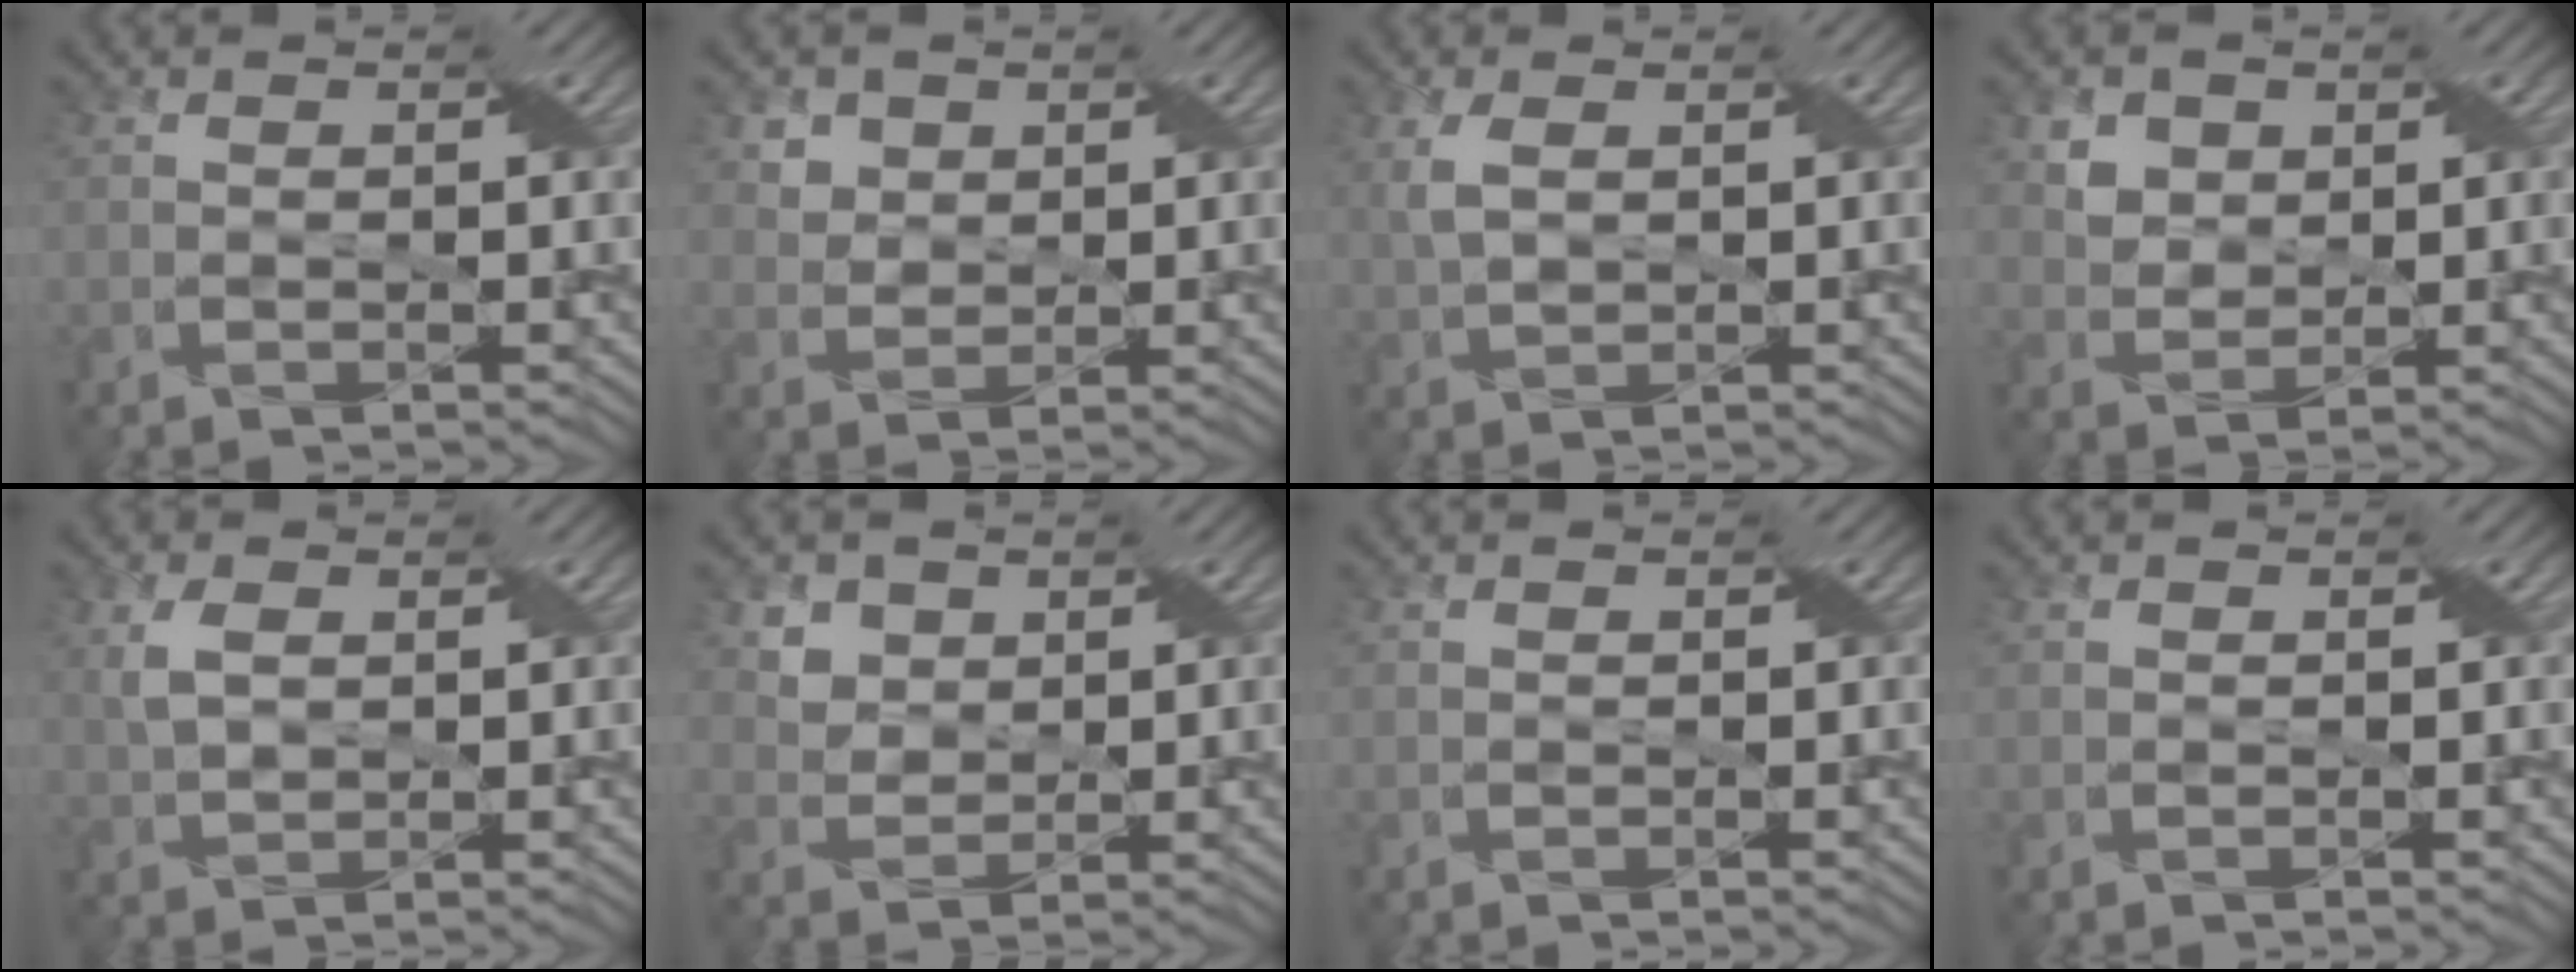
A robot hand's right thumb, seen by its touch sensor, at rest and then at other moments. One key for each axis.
{"total": 3.5, "fx": 2.0, "fy": 2.7, "fz": 0.9, "tx": -0.040, "ty": -0.009, "tz": 0.050}
{"total": 3.3, "fx": 1.1, "fy": 1.8, "fz": 2.6, "tx": -0.072, "ty": 0.007, "tz": 0.025}
{"total": 3.9, "fx": 2.0, "fy": 3.1, "fz": 1.4, "tx": -0.049, "ty": -0.011, "tz": 0.049}
{"total": 3.6, "fx": 1.2, "fy": 2.3, "fz": 2.6, "tx": -0.067, "ty": 0.006, "tz": 0.025}
{"total": 4.0, "fx": 2.2, "fy": 3.1, "fz": 1.3, "tx": -0.049, "ty": -0.015, "tz": 0.055}
{"total": 0.0}
{"total": 0.0}